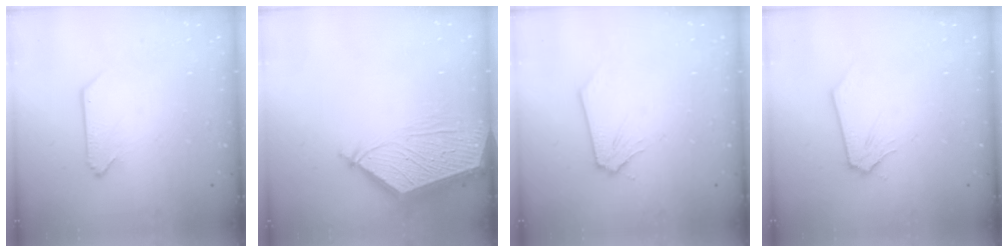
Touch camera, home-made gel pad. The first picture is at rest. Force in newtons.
{"total": 5.2, "press": 5.2, "slide": 0.6}
{"total": 0.0}
{"total": 0.0}